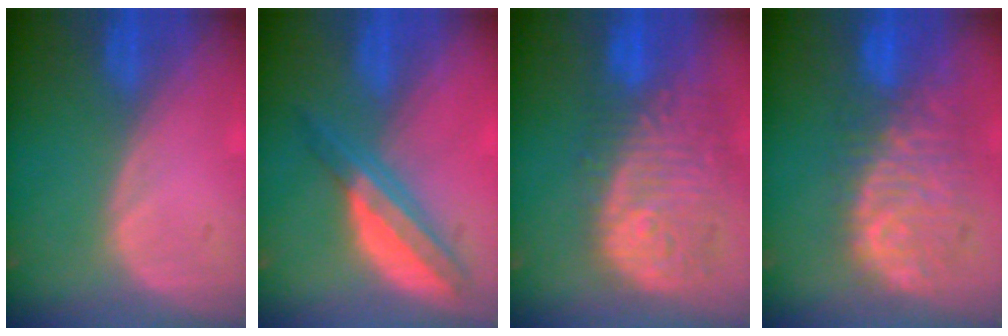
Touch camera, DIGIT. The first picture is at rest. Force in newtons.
{"total": 6.7, "press": 5.8, "slide": 3.3}
{"total": 12.7, "press": 11.0, "slide": 6.3}
{"total": 11.1, "press": 9.6, "slide": 5.6}